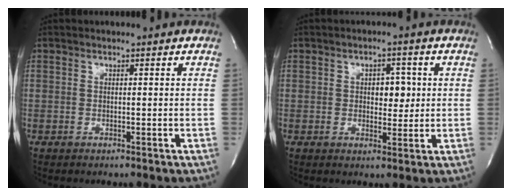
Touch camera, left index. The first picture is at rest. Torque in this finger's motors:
{"motor_torque": [0.15, 0.07, 0.06, 0.04]}